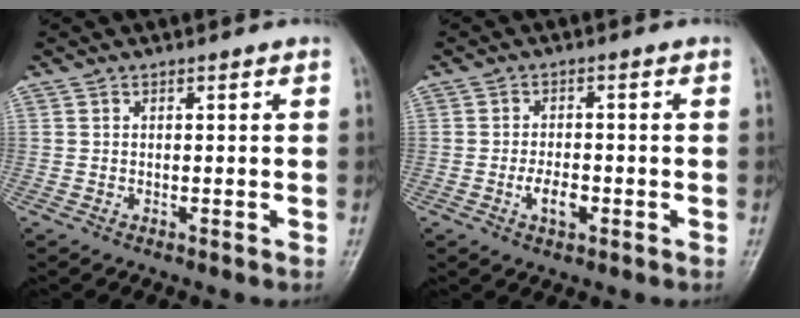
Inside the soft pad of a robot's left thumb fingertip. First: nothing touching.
{"total": 4.0, "force": [-1.4, 2.1, 3.1], "torque": [-0.051, 0.006, -0.023]}